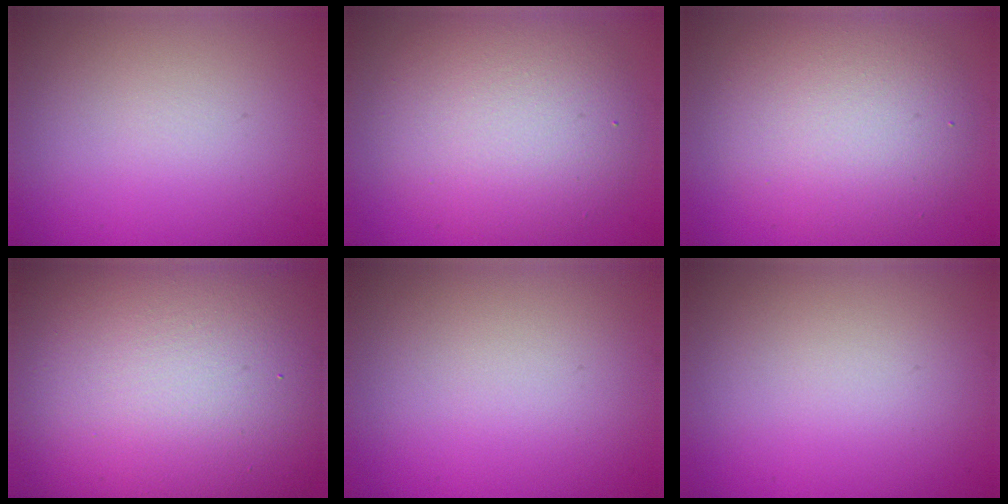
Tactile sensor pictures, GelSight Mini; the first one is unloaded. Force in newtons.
{"total": 6.4, "press": 6.4, "slide": 0.2}
{"total": 6.1, "press": 6.1, "slide": 0.4}
{"total": 20.2, "press": 20.2, "slide": 0.8}
{"total": 0.0}
{"total": 0.0}